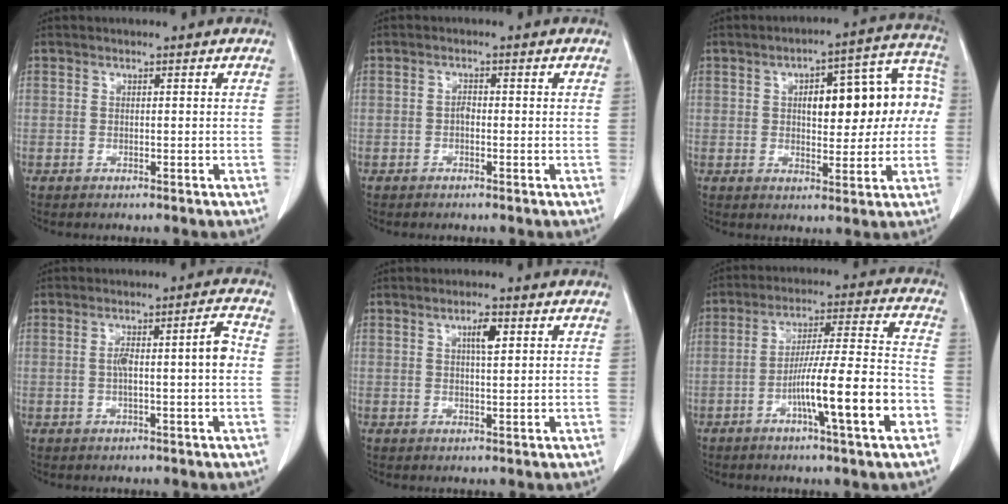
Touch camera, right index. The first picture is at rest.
{"total": 1.1, "force": [-0.3, 0.5, 0.9], "torque": [-0.015, 0.003, -0.008]}
{"total": 14.6, "force": [1.4, 5.4, 13.5], "torque": [-0.170, 0.049, 0.026]}
{"total": 6.2, "force": [-0.2, 0.5, 6.2], "torque": [-0.108, 0.019, 0.000]}
{"total": 3.0, "force": [1.2, 0.6, 2.7], "torque": [-0.047, 0.000, 0.019]}
{"total": 14.4, "force": [-5.4, 0.2, 13.3], "torque": [-0.220, 0.004, -0.088]}